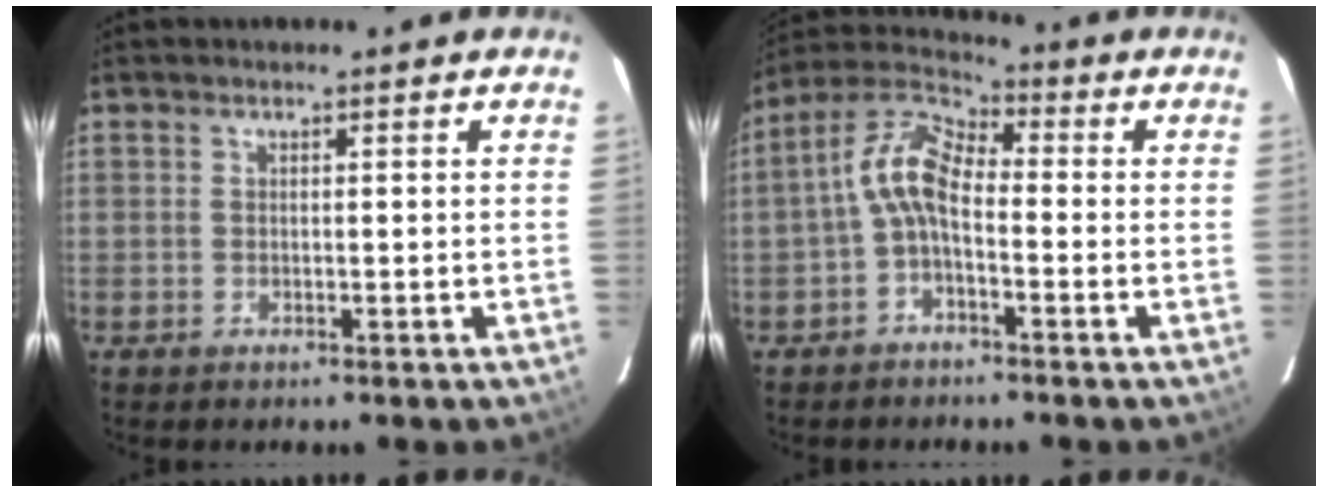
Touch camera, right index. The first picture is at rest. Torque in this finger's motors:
{"motor_torque": [1.26, -0.31, 0.76, 0.18]}